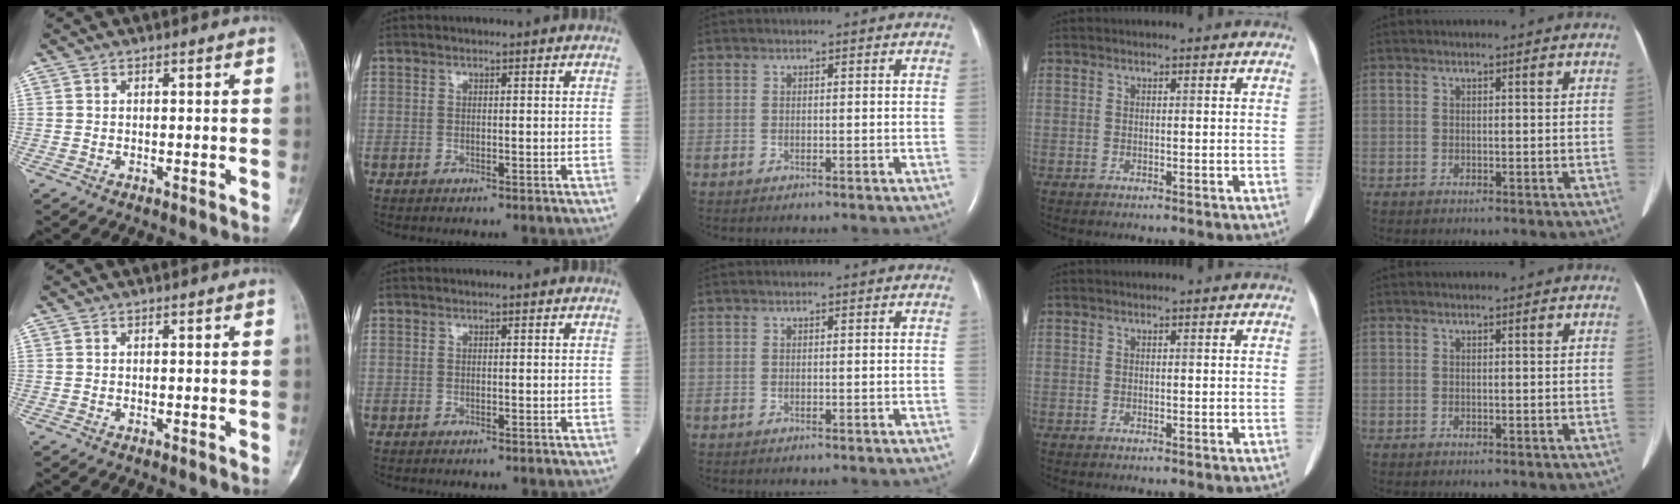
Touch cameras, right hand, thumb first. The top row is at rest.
{}